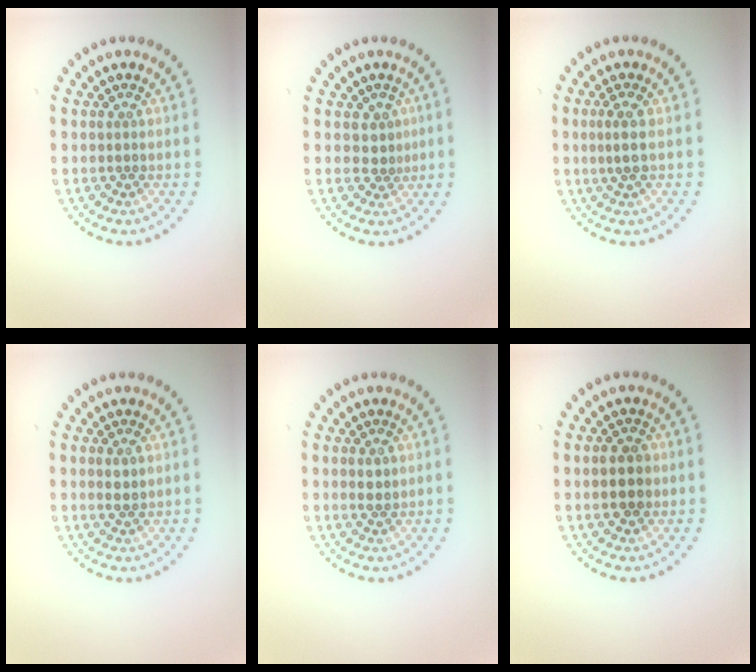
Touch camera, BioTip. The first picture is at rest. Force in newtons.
{"total": 1.5, "press": 1.2, "slide": 0.9}
{"total": 1.8, "press": 1.4, "slide": 1.1}
{"total": 1.4, "press": 1.2, "slide": 0.6}
{"total": 1.2, "press": 1.1, "slide": 0.5}
{"total": 3.2, "press": 3.2, "slide": 0.1}